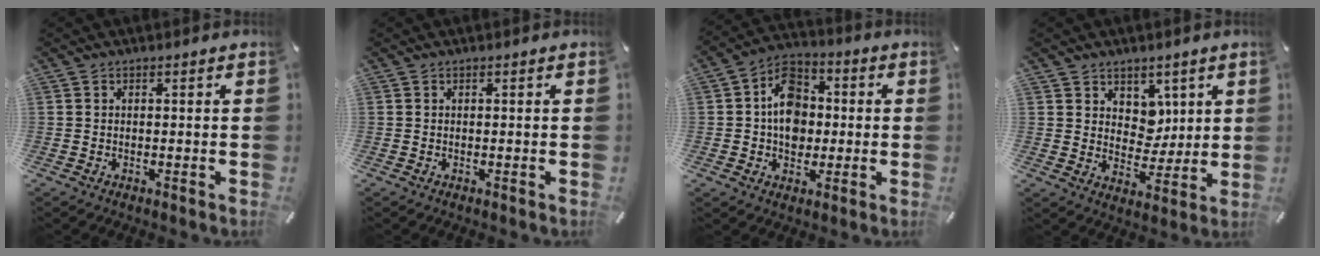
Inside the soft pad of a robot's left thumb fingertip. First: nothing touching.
{"total": 0.0}
{"total": 10.6, "force": [-0.4, 8.6, 6.2], "torque": [-0.102, 0.013, -0.008]}
{"total": 7.9, "force": [3.6, 6.9, 1.7], "torque": [-0.023, -0.022, 0.069]}